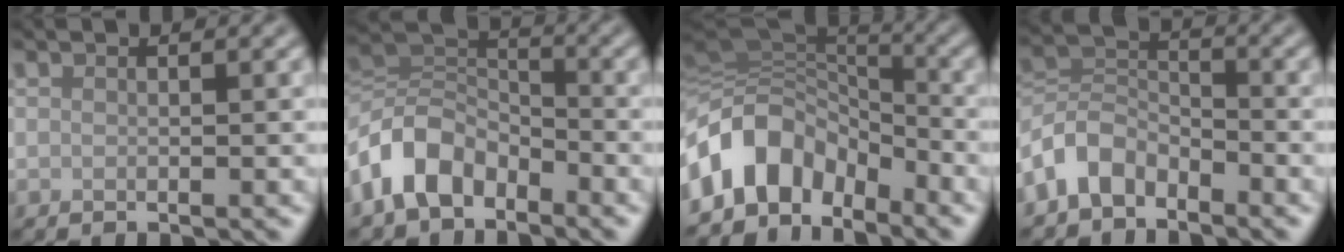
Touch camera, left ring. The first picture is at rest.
{"total": 6.8, "force": [-4.0, 4.2, 3.5], "torque": [-0.071, 0.007, -0.088]}
{"total": 8.9, "force": [-4.7, 6.1, 4.5], "torque": [-0.073, 0.017, -0.102]}
{"total": 4.7, "force": [-3.3, 2.7, 1.8], "torque": [-0.038, 0.008, -0.078]}